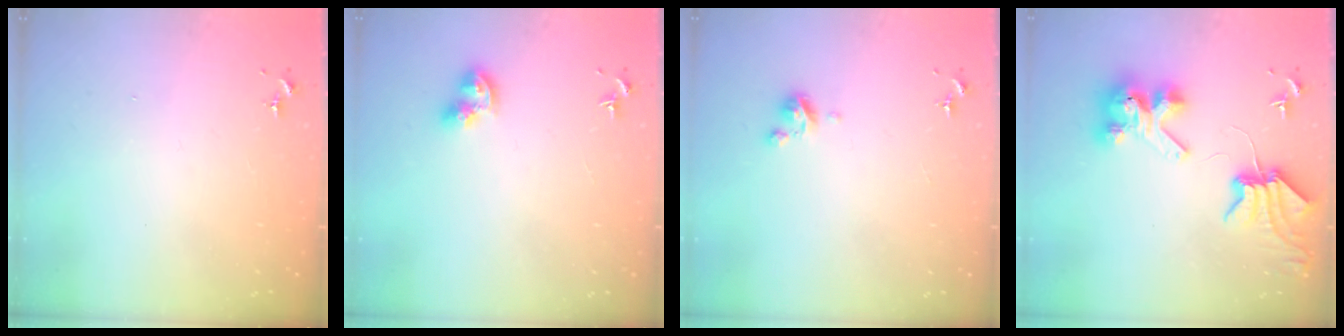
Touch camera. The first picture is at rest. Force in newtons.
{"total": 8.6, "press": 8.6, "slide": 0.9}
{"total": 4.3, "press": 4.3, "slide": 0.3}
{"total": 8.1, "press": 8.0, "slide": 1.1}